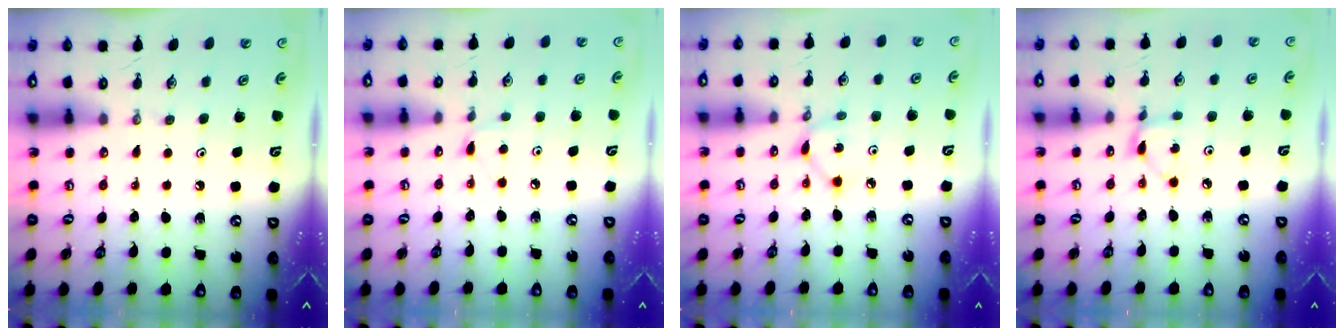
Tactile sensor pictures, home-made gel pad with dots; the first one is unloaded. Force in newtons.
{"total": 3.8, "press": 3.7, "slide": 0.6}
{"total": 2.6, "press": 2.6, "slide": 0.1}
{"total": 2.9, "press": 2.9, "slide": 0.2}